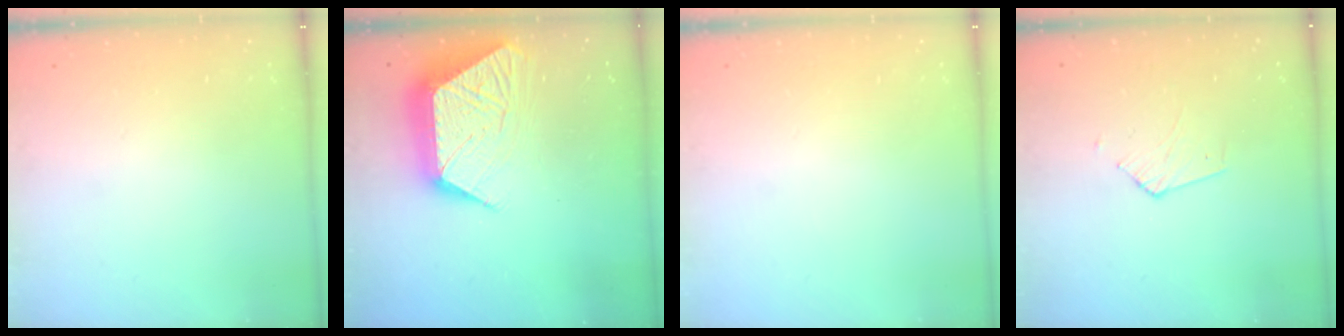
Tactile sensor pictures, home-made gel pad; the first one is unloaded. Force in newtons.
{"total": 14.4, "press": 14.4, "slide": 1.0}
{"total": 0.0}
{"total": 2.9, "press": 2.9, "slide": 0.2}